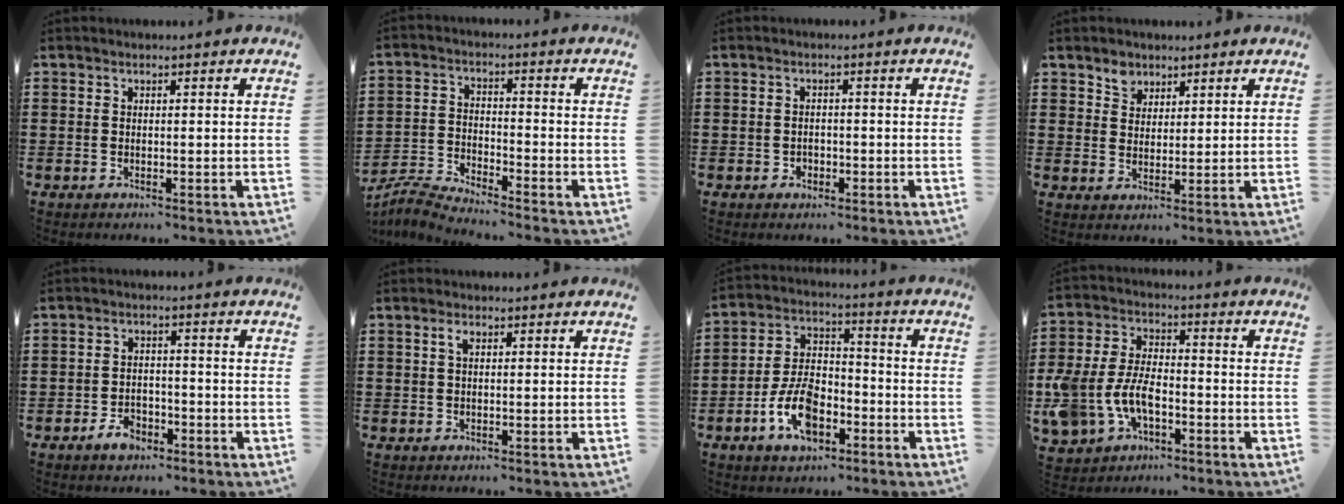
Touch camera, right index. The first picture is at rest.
{"total": 4.4, "force": [-4.3, -0.1, 0.5], "torque": [-0.029, -0.003, -0.094]}
{"total": 1.3, "force": [-0.6, 1.1, 0.4], "torque": [-0.011, 0.001, -0.013]}
{"total": 3.4, "force": [2.4, 2.4, 0.3], "torque": [-0.011, 0.004, 0.045]}
{"total": 3.6, "force": [-2.3, 2.2, 1.6], "torque": [-0.030, 0.006, -0.045]}
{"total": 1.5, "force": [0.6, 0.7, 1.2], "torque": [-0.028, 0.006, 0.009]}
{"total": 9.1, "force": [-4.0, 5.2, 6.2], "torque": [-0.143, 0.007, -0.076]}
{"total": 8.5, "force": [-2.9, 5.4, 5.8], "torque": [-0.157, 0.003, -0.062]}